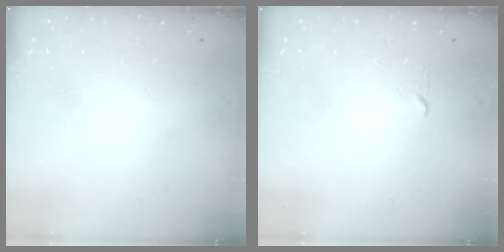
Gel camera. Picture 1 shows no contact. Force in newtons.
{"total": 2.3, "press": 2.2, "slide": 0.3}